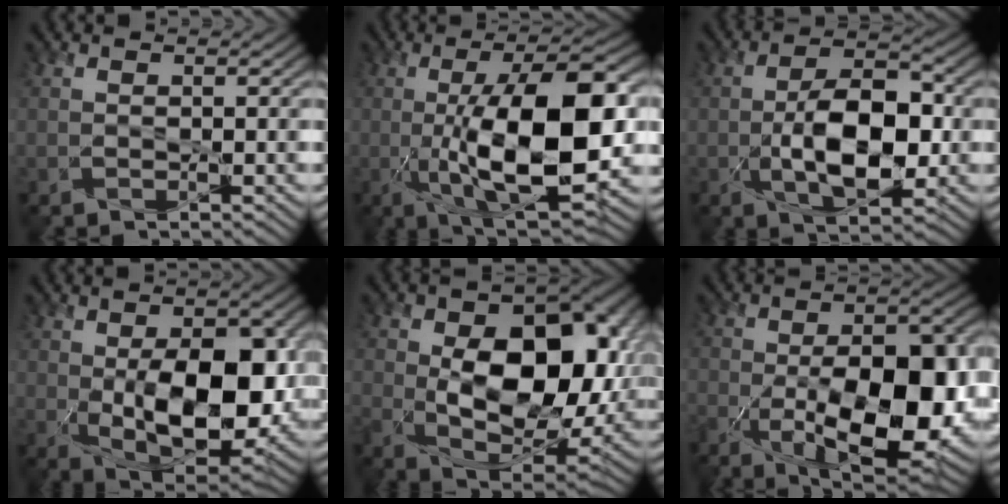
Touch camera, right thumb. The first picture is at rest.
{"total": 15.7, "force": [-1.8, 5.8, 14.5], "torque": [-0.229, 0.004, -0.032]}
{"total": 9.7, "force": [-1.6, 4.9, 8.3], "torque": [-0.148, -0.001, -0.026]}
{"total": 13.8, "force": [-0.9, 7.5, 11.6], "torque": [-0.178, -0.017, -0.002]}
{"total": 16.9, "force": [0.0, 11.2, 12.6], "torque": [-0.196, -0.039, 0.025]}
{"total": 16.5, "force": [-5.1, 7.5, 13.8], "torque": [-0.217, -0.021, -0.080]}